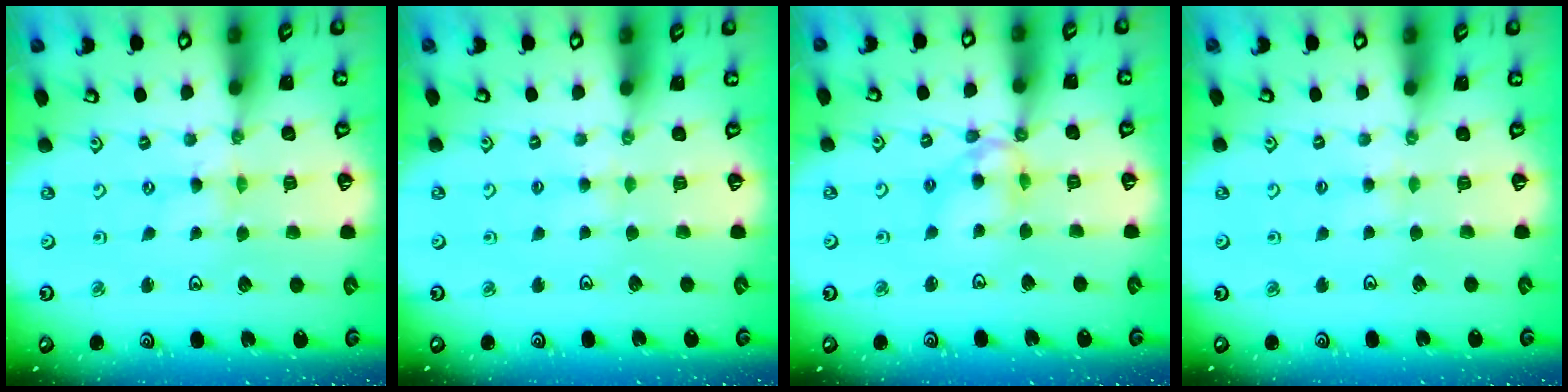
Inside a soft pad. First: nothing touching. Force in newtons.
{"total": 2.9, "press": 2.9, "slide": 0.4}
{"total": 10.5, "press": 10.5, "slide": 1.0}
{"total": 2.9, "press": 2.9, "slide": 0.4}